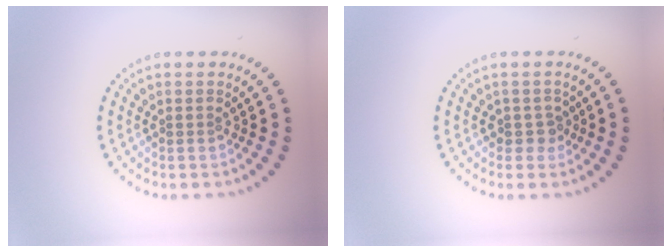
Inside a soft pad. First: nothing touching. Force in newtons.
{"total": 1.5, "press": 1.2, "slide": 0.8}